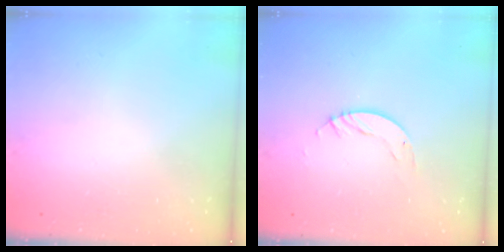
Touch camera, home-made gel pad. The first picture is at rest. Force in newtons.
{"total": 4.0, "press": 4.0, "slide": 0.3}